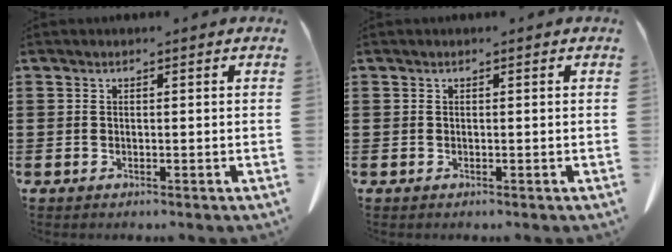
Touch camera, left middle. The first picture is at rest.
{"total": 0.0}